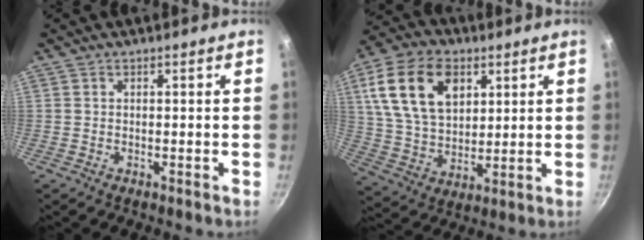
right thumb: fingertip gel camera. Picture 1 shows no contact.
{"total": 17.9, "force": [6.4, 11.7, 11.9], "torque": [-0.200, -0.010, 0.120]}